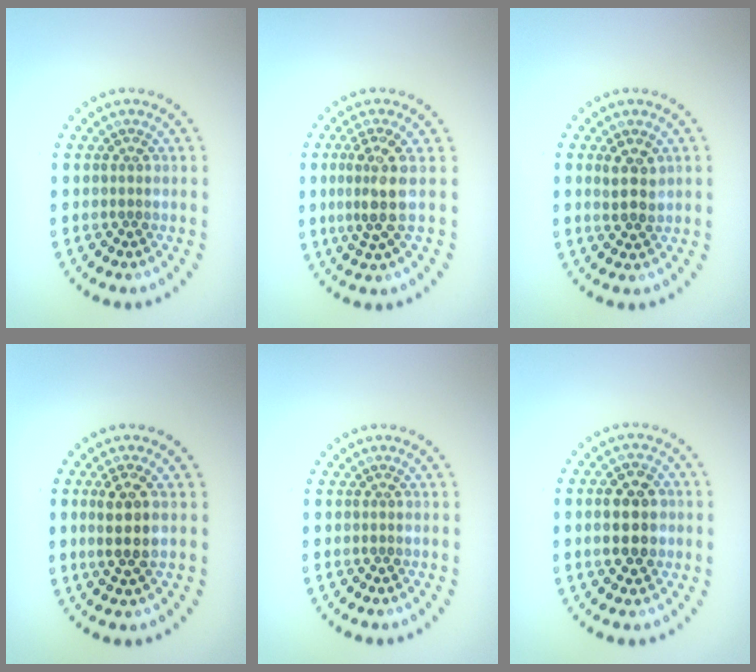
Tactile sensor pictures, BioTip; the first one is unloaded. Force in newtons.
{"total": 3.1, "press": 2.5, "slide": 1.8}
{"total": 2.3, "press": 2.2, "slide": 0.6}
{"total": 2.8, "press": 2.5, "slide": 1.3}
{"total": 0.0}
{"total": 4.6, "press": 4.6, "slide": 0.1}